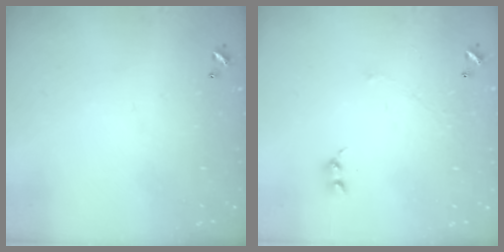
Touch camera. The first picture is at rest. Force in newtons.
{"total": 1.1, "press": 0.9, "slide": 0.6}